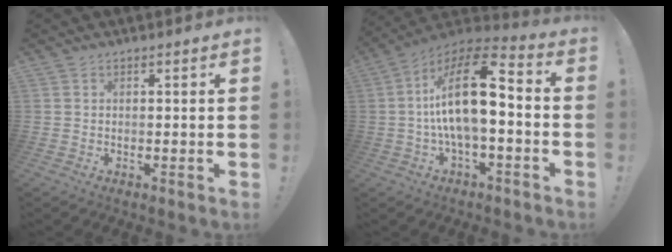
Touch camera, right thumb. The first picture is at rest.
{"total": 18.5, "force": [0.8, 7.1, 17.0], "torque": [-0.295, -0.004, 0.011]}